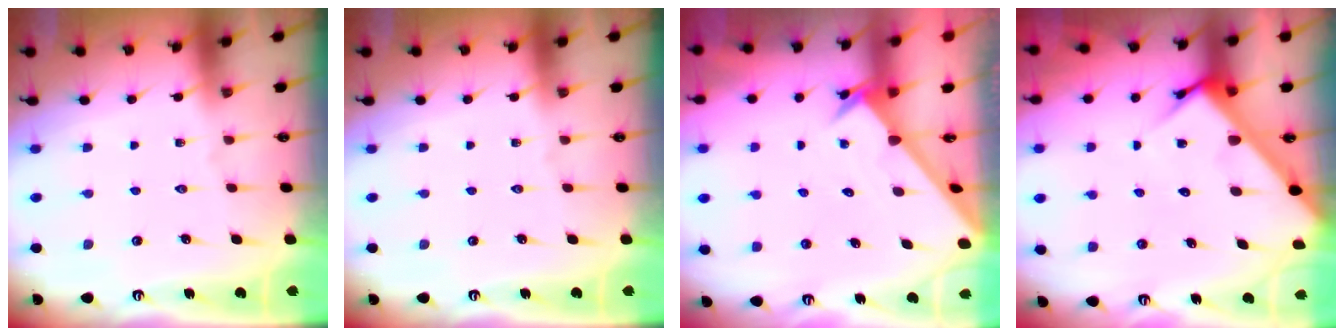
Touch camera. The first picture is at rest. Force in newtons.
{"total": 0.0}
{"total": 2.3, "press": 2.3, "slide": 0.2}
{"total": 5.1, "press": 5.0, "slide": 0.4}